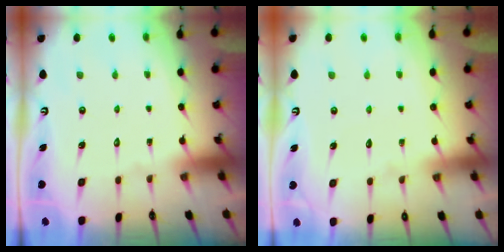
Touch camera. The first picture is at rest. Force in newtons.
{"total": 2.8, "press": 2.8, "slide": 0.4}